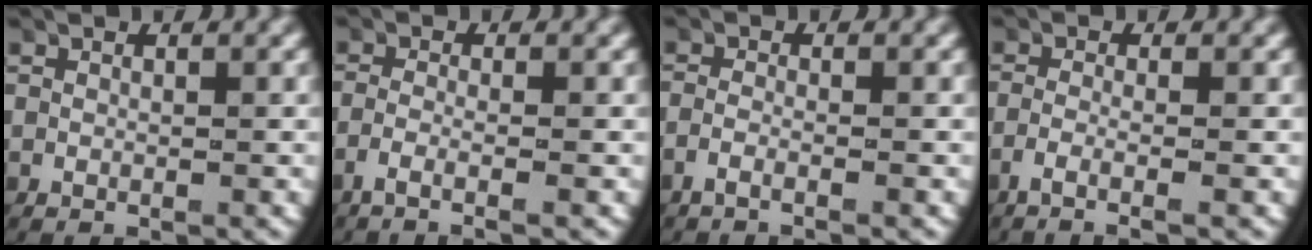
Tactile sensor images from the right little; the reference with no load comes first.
{"total": 2.7, "force": [-2.0, -0.1, 1.9], "torque": [-0.047, -0.009, -0.033]}
{"total": 2.0, "force": [-1.6, 0.1, 1.2], "torque": [-0.035, -0.007, -0.027]}
{"total": 2.7, "force": [-1.9, -0.1, 2.0], "torque": [-0.050, -0.009, -0.031]}